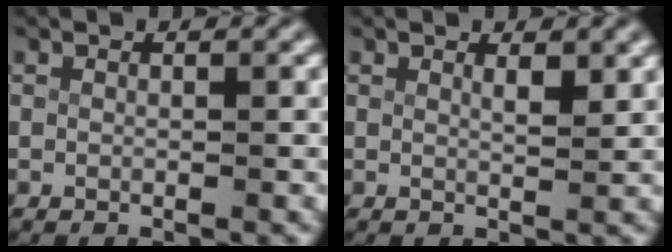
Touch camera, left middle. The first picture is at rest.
{"total": 1.5, "force": [1.1, -0.1, 1.0], "torque": [-0.014, -0.014, 0.022]}